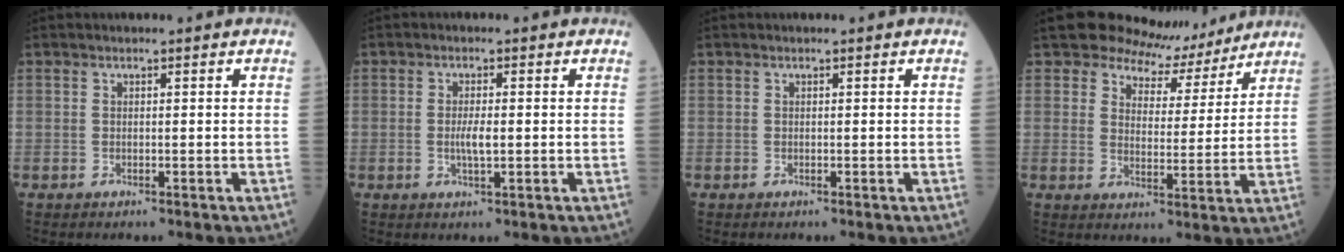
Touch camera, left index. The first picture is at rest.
{"total": 2.5, "force": [-0.2, 0.4, 2.5], "torque": [-0.052, -0.002, -0.003]}
{"total": 0.0}
{"total": 7.7, "force": [7.1, 2.9, 0.0], "torque": [-0.005, -0.001, 0.097]}